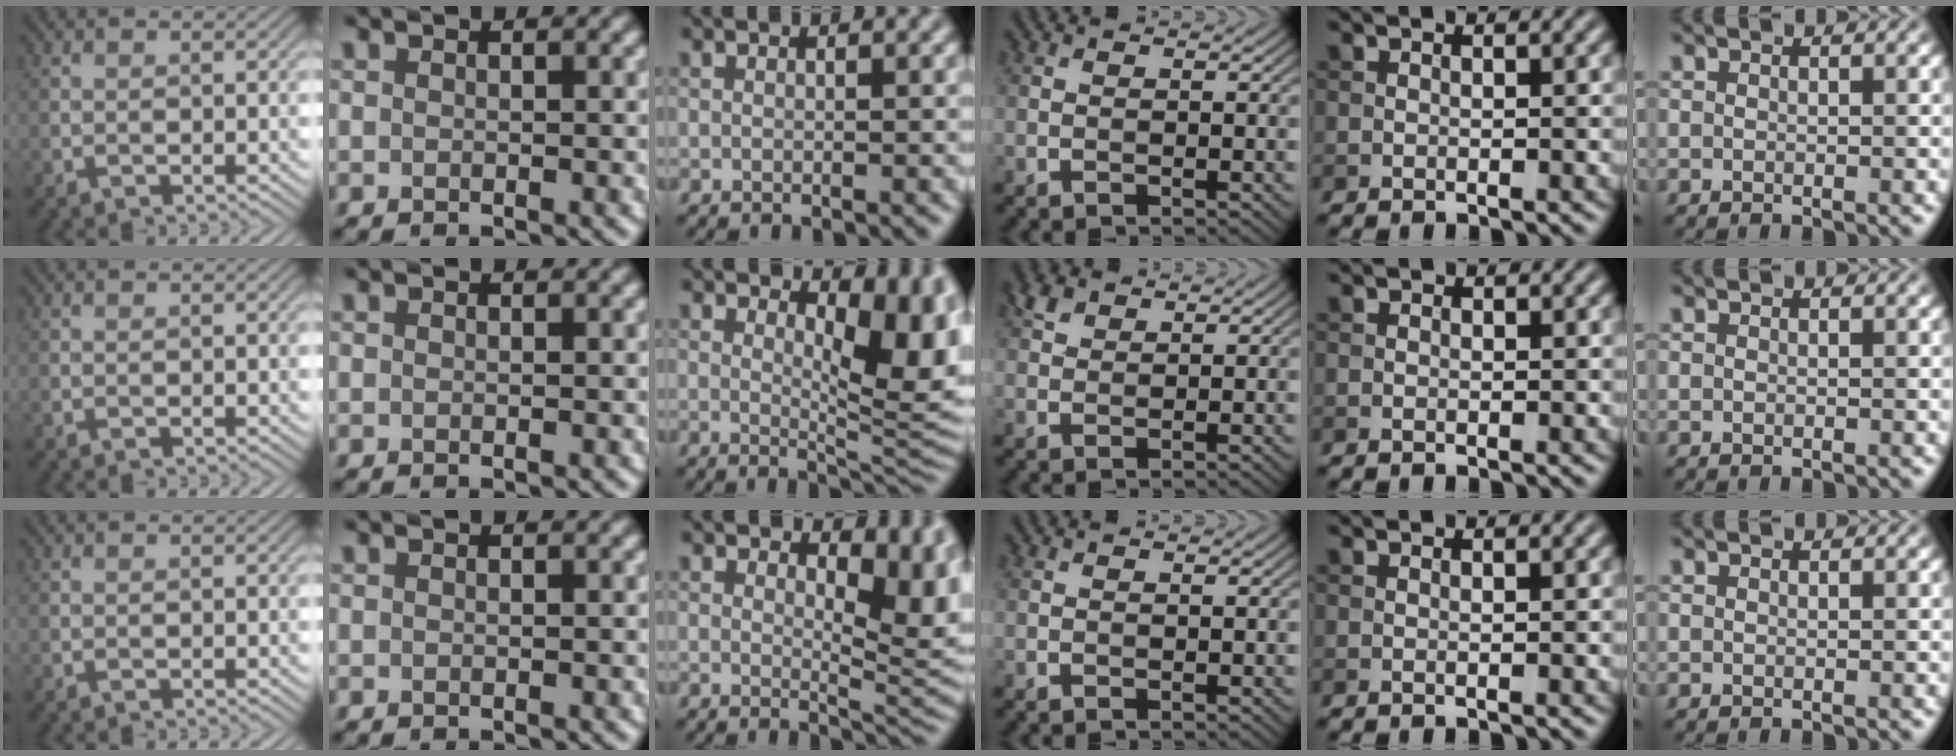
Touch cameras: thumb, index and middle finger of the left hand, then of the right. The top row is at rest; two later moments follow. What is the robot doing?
{"motion": "screw", "object": "dispenser bottle"}